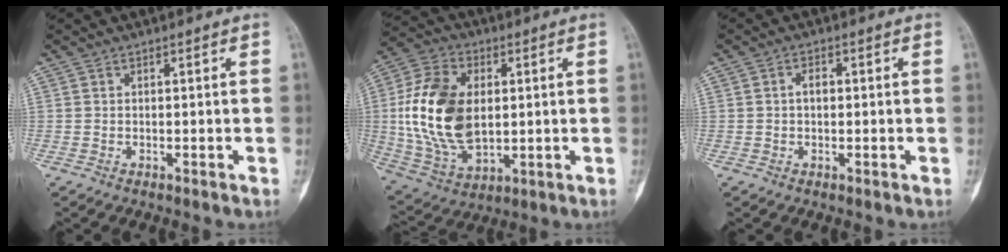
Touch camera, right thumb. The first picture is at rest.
{"total": 19.5, "force": [1.4, 12.2, 15.0], "torque": [-0.286, -0.007, 0.037]}
{"total": 2.0, "force": [0.0, 1.3, 1.5], "torque": [-0.019, 0.008, -0.002]}